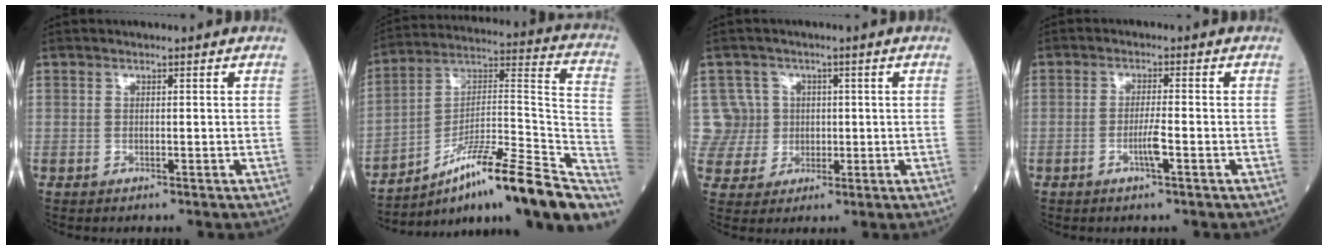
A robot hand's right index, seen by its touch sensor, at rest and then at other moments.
{"total": 25.6, "force": [-17.9, 2.7, 18.1], "torque": [-0.189, 0.031, -0.283]}
{"total": 6.2, "force": [1.2, 6.0, -0.6], "torque": [0.029, 0.022, 0.026]}
{"total": 3.1, "force": [-1.2, -0.1, 2.8], "torque": [-0.056, -0.003, -0.024]}